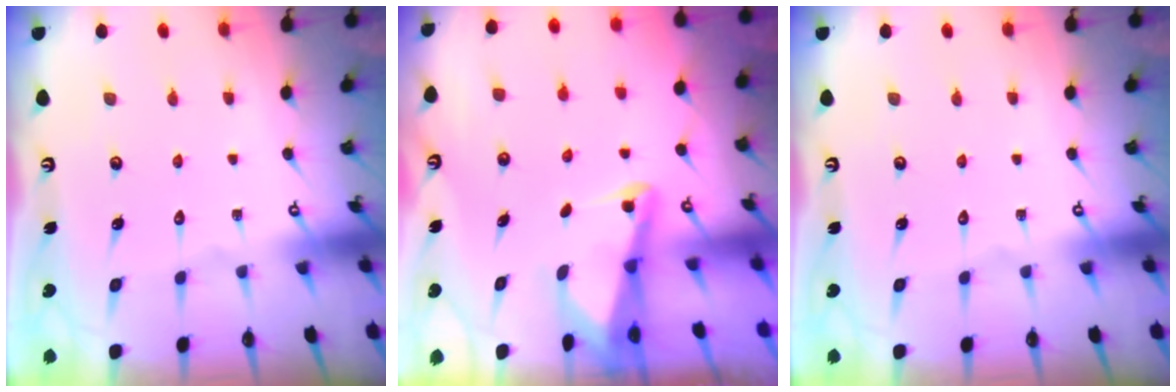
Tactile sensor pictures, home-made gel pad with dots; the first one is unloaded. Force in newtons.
{"total": 2.5, "press": 2.4, "slide": 0.6}
{"total": 0.0}